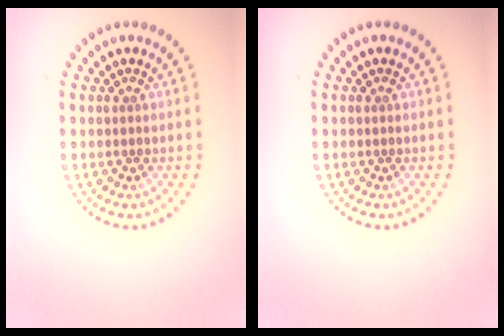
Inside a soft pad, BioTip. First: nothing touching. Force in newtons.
{"total": 0.0}